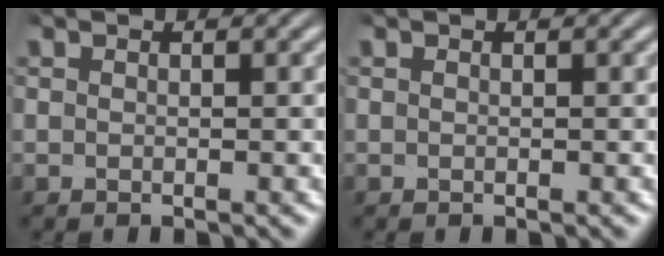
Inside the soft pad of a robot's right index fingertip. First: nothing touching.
{"total": 0.0}